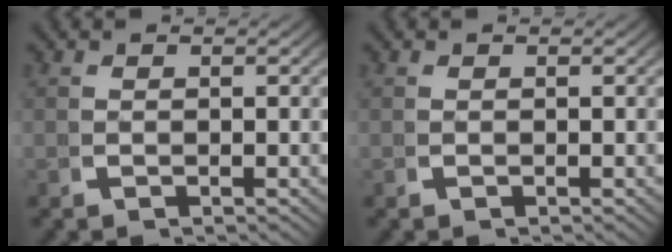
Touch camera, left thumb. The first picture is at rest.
{"total": 0.0}